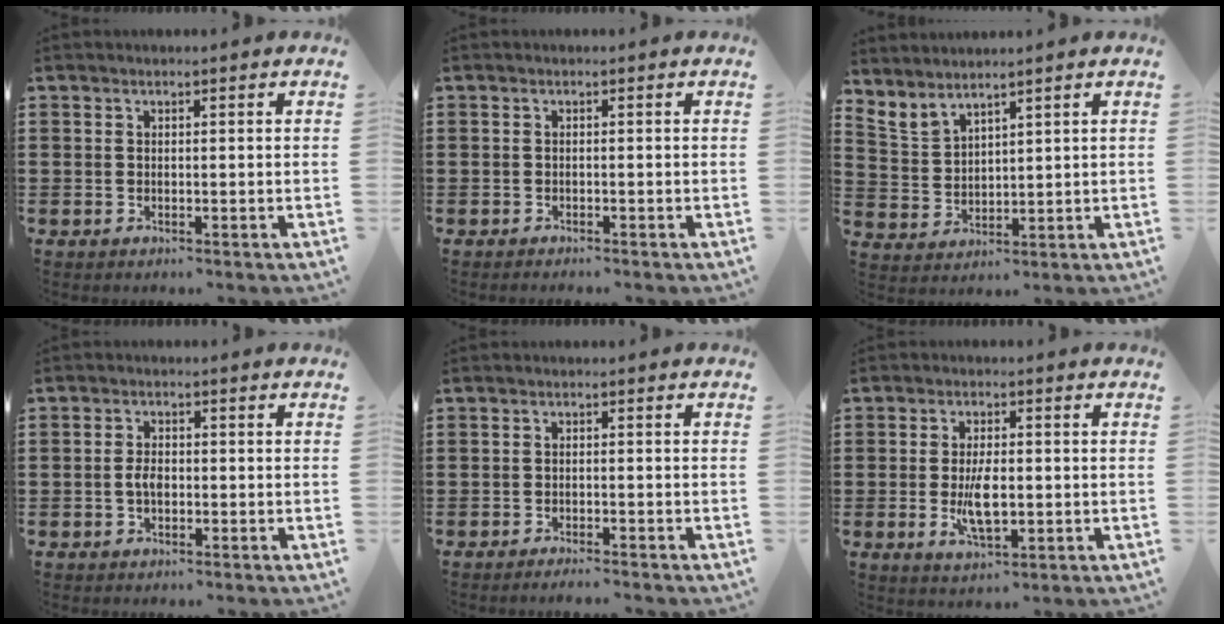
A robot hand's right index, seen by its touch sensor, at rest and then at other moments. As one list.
[{"total": 0.6, "force": [-0.6, 0.0, 0.0], "torque": [-0.003, -0.002, -0.011]}, {"total": 3.2, "force": [3.1, 0.7, 0.1], "torque": [-0.017, -0.006, 0.061]}, {"total": 2.2, "force": [-0.5, 1.2, 1.8], "torque": [-0.044, -0.003, -0.010]}, {"total": 1.4, "force": [-1.4, -0.1, 0.3], "torque": [-0.006, 0.003, -0.027]}, {"total": 6.0, "force": [-0.8, 2.3, 5.5], "torque": [-0.103, -0.011, -0.015]}]